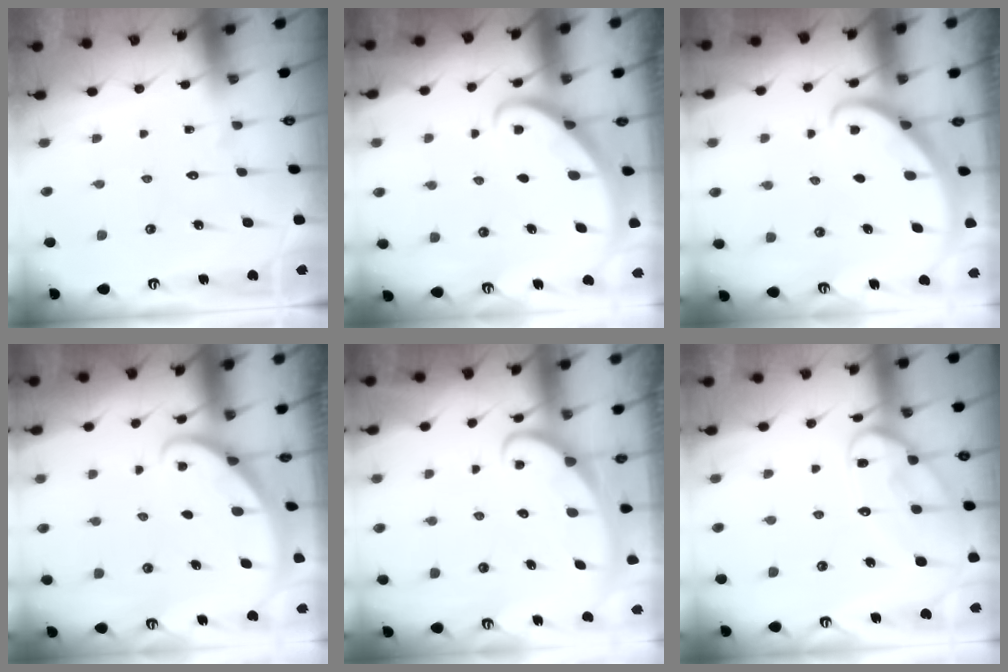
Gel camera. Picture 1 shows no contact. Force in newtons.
{"total": 2.7, "press": 2.7, "slide": 0.2}
{"total": 2.9, "press": 2.9, "slide": 0.2}
{"total": 2.0, "press": 2.0, "slide": 0.1}
{"total": 2.6, "press": 2.6, "slide": 0.3}
{"total": 13.5, "press": 13.4, "slide": 1.1}